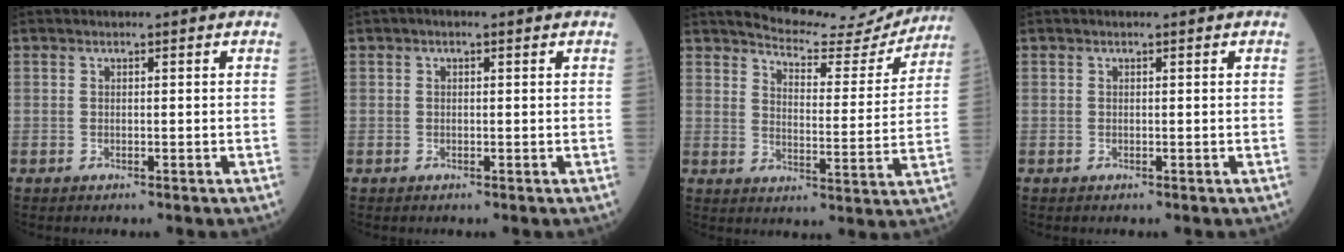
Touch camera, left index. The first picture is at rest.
{"total": 1.2, "force": [0.5, 0.5, 0.9], "torque": [-0.019, 0.008, 0.004]}
{"total": 14.1, "force": [13.7, 2.2, 2.5], "torque": [-0.031, -0.037, 0.169]}
{"total": 0.0}